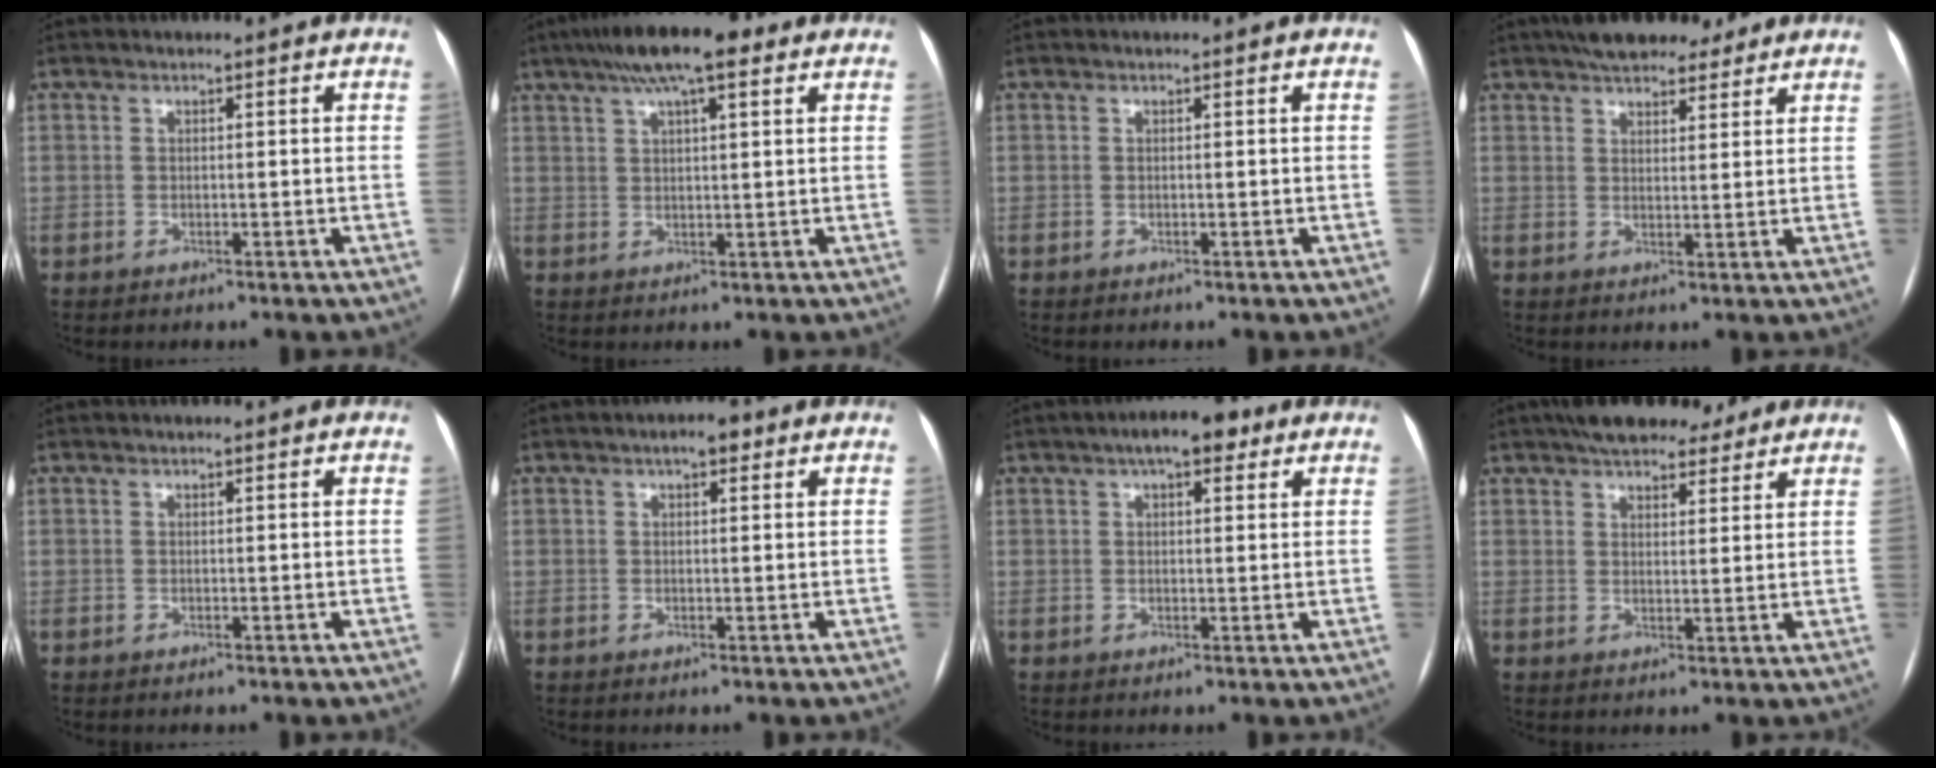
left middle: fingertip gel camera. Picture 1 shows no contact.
{"total": 10.9, "force": [6.9, 2.3, 8.1], "torque": [-0.136, 0.036, 0.109]}
{"total": 0.0}
{"total": 9.3, "force": [7.5, 3.5, 4.2], "torque": [-0.053, 0.022, 0.111]}
{"total": 0.0}
{"total": 2.6, "force": [1.5, 1.1, 1.9], "torque": [-0.028, 0.011, 0.019]}
{"total": 5.9, "force": [3.4, 2.2, 4.3], "torque": [-0.064, 0.021, 0.045]}
{"total": 9.9, "force": [8.1, 3.7, 4.5], "torque": [-0.055, 0.025, 0.116]}